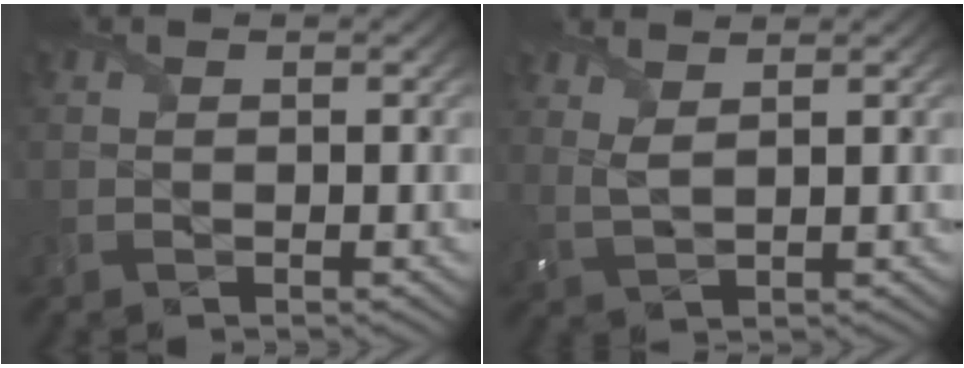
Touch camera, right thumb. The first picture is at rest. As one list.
[{"total": 2.6, "force": [2.0, 0.5, 1.6], "torque": [-0.041, 0.001, 0.042]}]